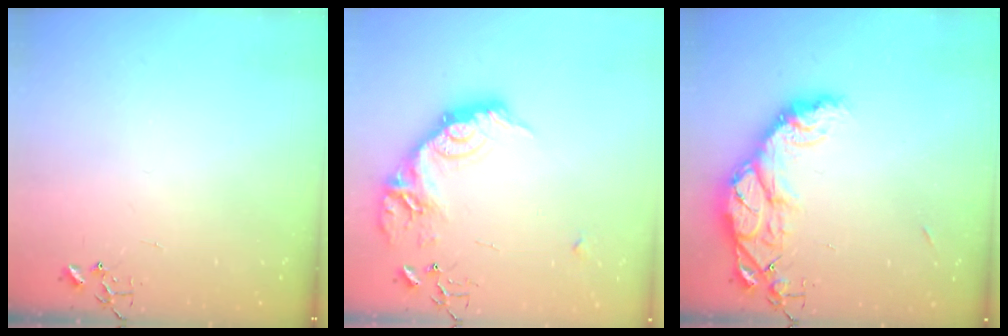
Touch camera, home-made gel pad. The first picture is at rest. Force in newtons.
{"total": 20.9, "press": 20.9, "slide": 1.2}
{"total": 15.7, "press": 15.7, "slide": 1.4}